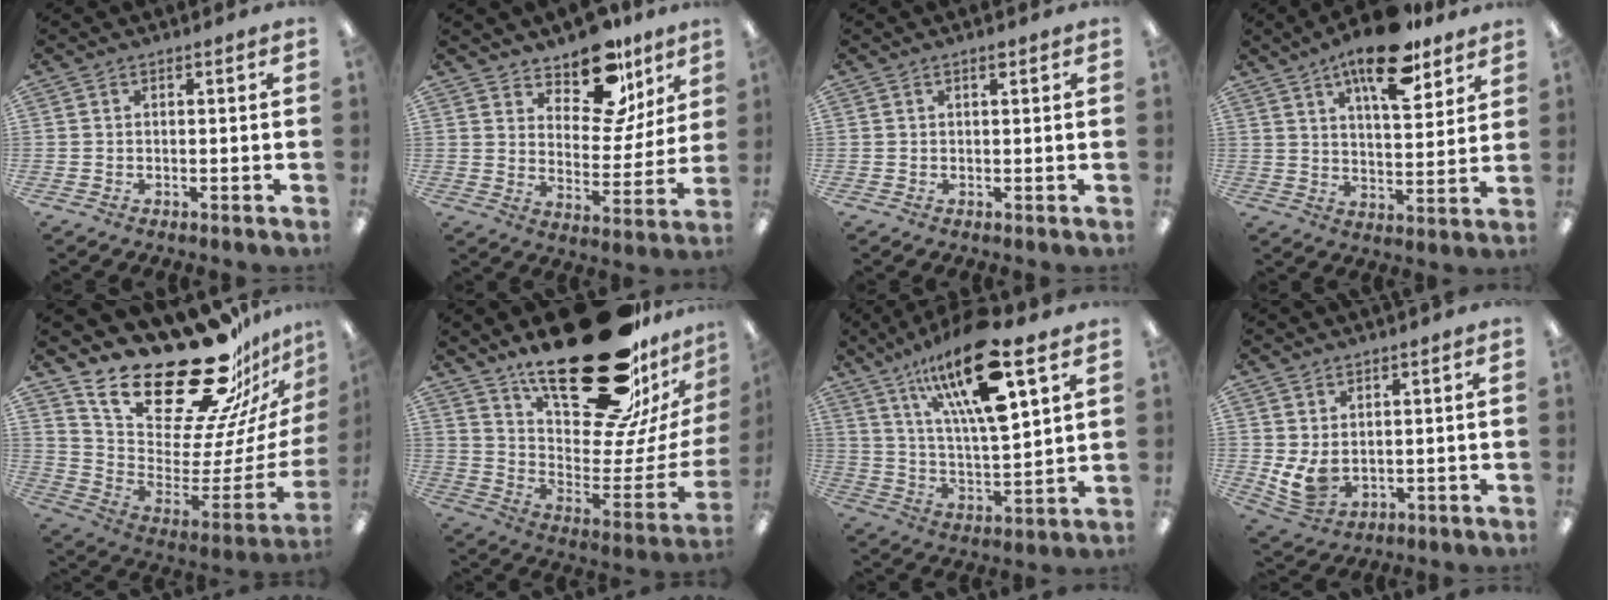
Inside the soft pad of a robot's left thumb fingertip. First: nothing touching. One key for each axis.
{"total": 15.5, "fx": 12.2, "fy": 6.9, "fz": 6.6, "tx": -0.098, "ty": -0.084, "tz": 0.215}
{"total": 1.2, "fx": 0.9, "fy": 0.4, "fz": 0.7, "tx": -0.007, "ty": -0.003, "tz": 0.013}
{"total": 15.6, "fx": 10.5, "fy": 5.8, "fz": 10.0, "tx": -0.144, "ty": -0.051, "tz": 0.172}
{"total": 30.6, "fx": 23.1, "fy": 11.3, "fz": 16.5, "tx": -0.250, "ty": -0.186, "tz": 0.426}
{"total": 32.1, "fx": 20.8, "fy": 13.3, "fz": 20.6, "tx": -0.256, "ty": -0.145, "tz": 0.379}
{"total": 20.9, "fx": 12.6, "fy": 5.8, "fz": 15.6, "tx": -0.281, "ty": -0.064, "tz": 0.201}
{"total": 6.2, "fx": 1.5, "fy": 4.8, "fz": 3.7, "tx": -0.085, "ty": -0.016, "tz": 0.031}